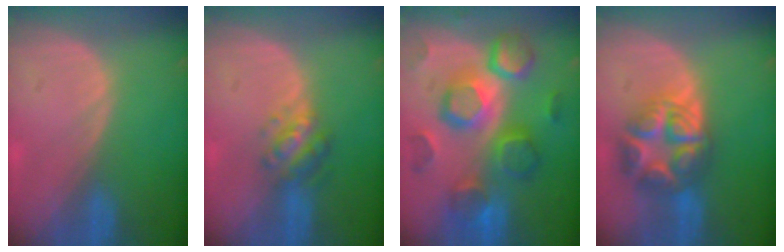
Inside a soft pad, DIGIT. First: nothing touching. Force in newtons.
{"total": 4.9, "press": 4.5, "slide": 2.0}
{"total": 12.3, "press": 12.2, "slide": 1.2}
{"total": 8.9, "press": 8.9, "slide": 0.5}